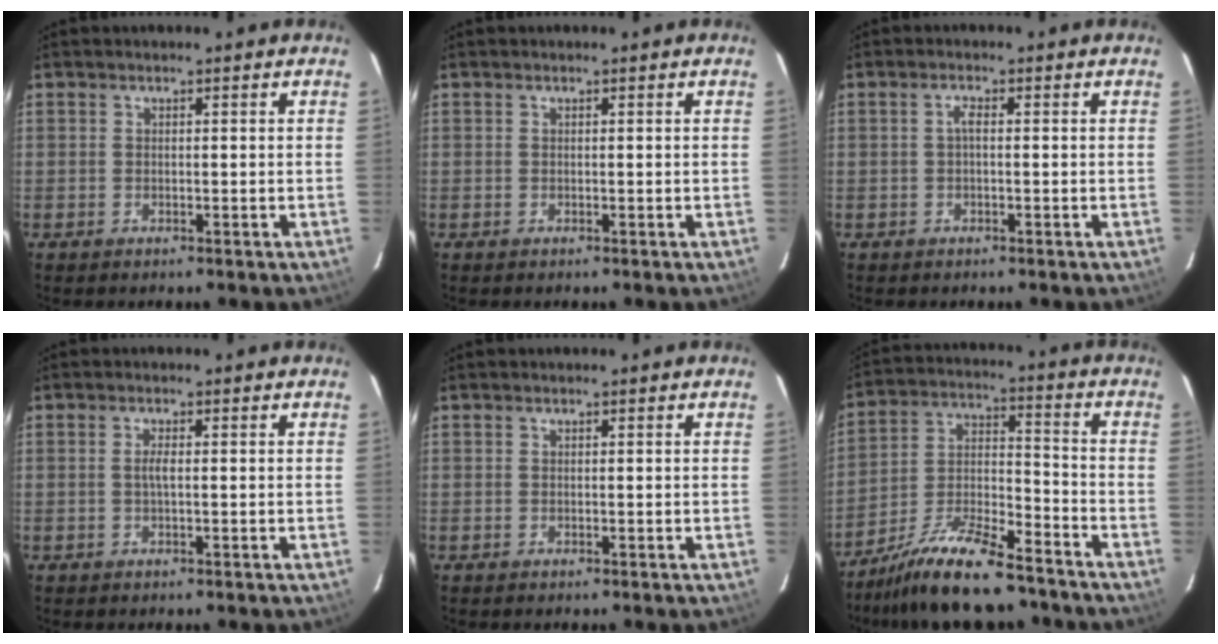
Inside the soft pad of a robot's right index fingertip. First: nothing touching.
{"total": 0.0}
{"total": 1.3, "force": [-0.1, 0.3, 1.3], "torque": [-0.025, 0.007, -0.004]}
{"total": 1.5, "force": [-0.1, 0.1, 1.5], "torque": [-0.028, 0.000, -0.004]}
{"total": 0.0}
{"total": 16.4, "force": [-13.1, 4.2, 9.0], "torque": [-0.179, 0.000, -0.226]}